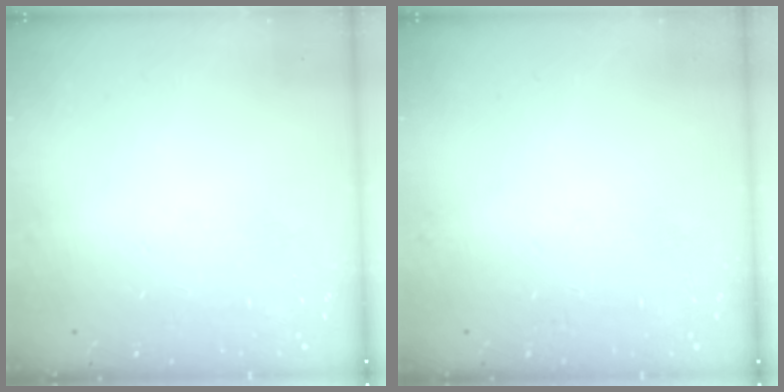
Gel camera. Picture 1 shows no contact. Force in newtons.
{"total": 0.0}